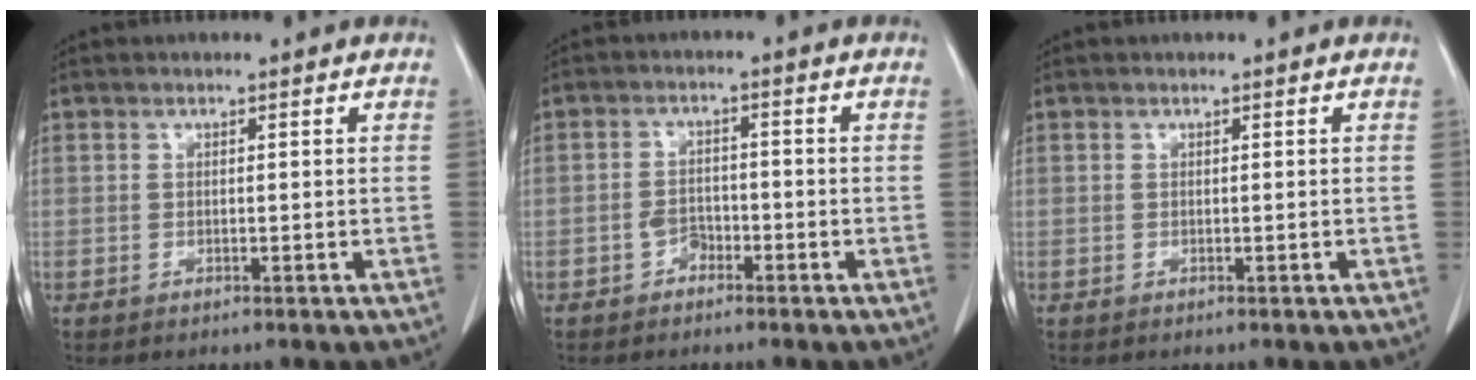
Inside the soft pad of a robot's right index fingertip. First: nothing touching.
{"total": 2.4, "force": [-1.5, 1.5, 1.2], "torque": [-0.016, 0.007, -0.026]}
{"total": 0.0}